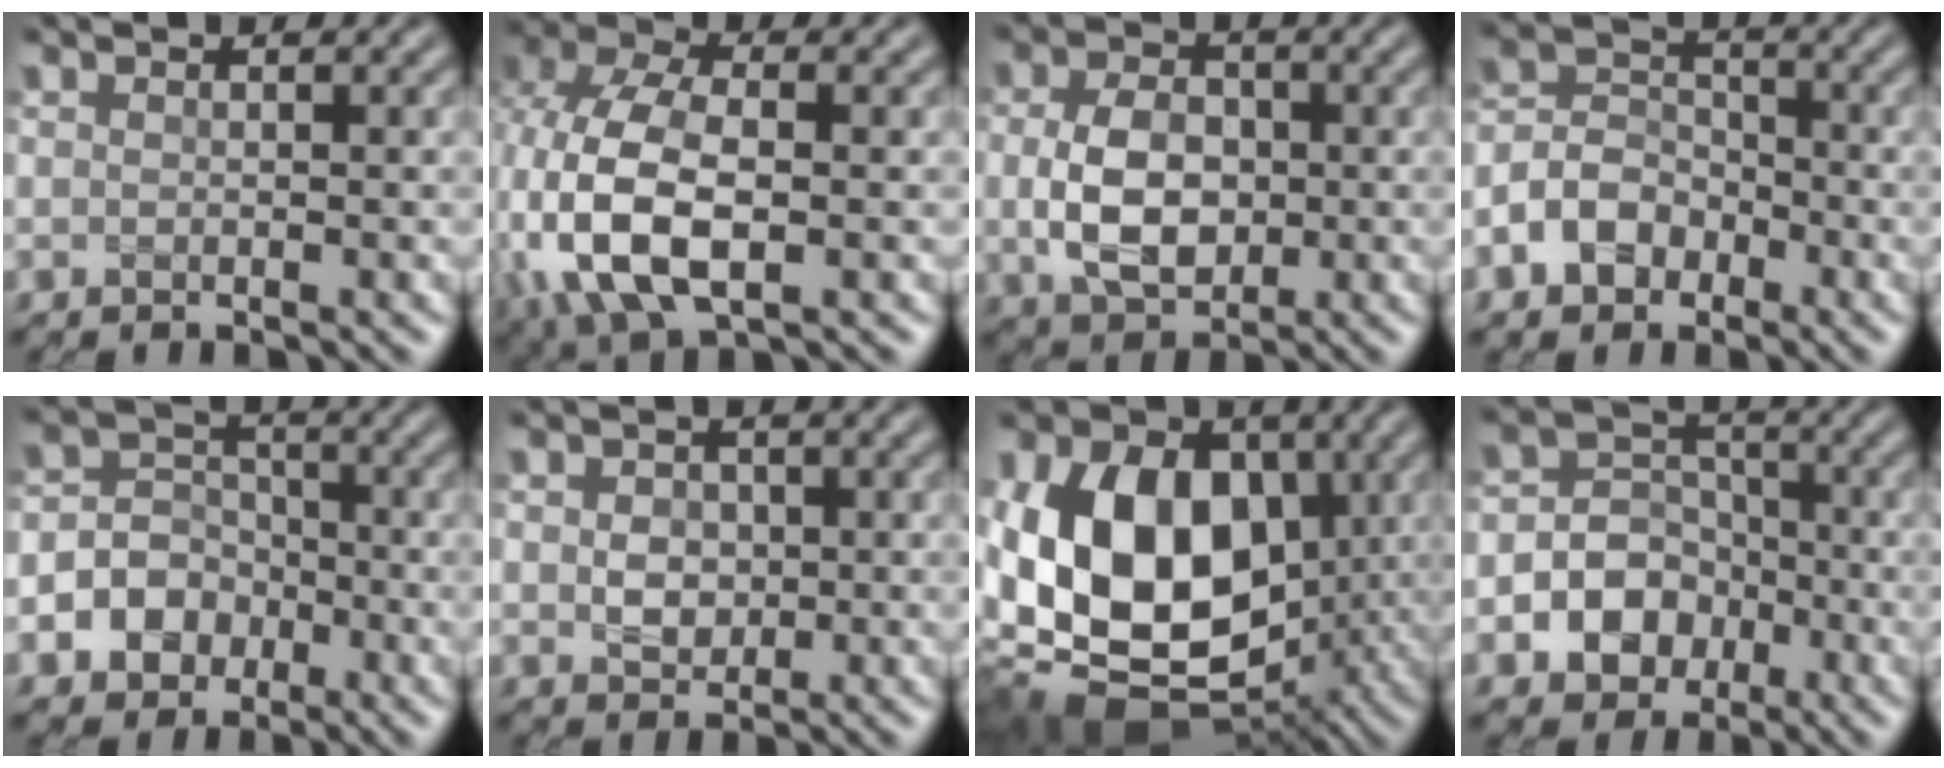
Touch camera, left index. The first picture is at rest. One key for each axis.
{"total": 11.5, "fx": -1.7, "fy": 7.0, "fz": 9.0, "tx": -0.226, "ty": -0.013, "tz": -0.033}
{"total": 5.8, "fx": -0.3, "fy": 4.1, "fz": 4.1, "tx": -0.087, "ty": -0.006, "tz": -0.005}
{"total": 4.5, "fx": -2.2, "fy": 3.3, "fz": 2.1, "tx": -0.037, "ty": 0.005, "tz": -0.051}
{"total": 5.4, "fx": -1.9, "fy": 4.8, "fz": 1.6, "tx": -0.016, "ty": 0.008, "tz": -0.060}
{"total": 2.5, "fx": 0.1, "fy": 2.1, "fz": 1.4, "tx": -0.026, "ty": -0.001, "tz": -0.001}
{"total": 15.8, "fx": 0.4, "fy": 10.9, "fz": 11.3, "tx": -0.205, "ty": -0.013, "tz": 0.003}
{"total": 6.3, "fx": -2.1, "fy": 5.5, "fz": 2.3, "tx": -0.024, "ty": 0.010, "tz": -0.063}